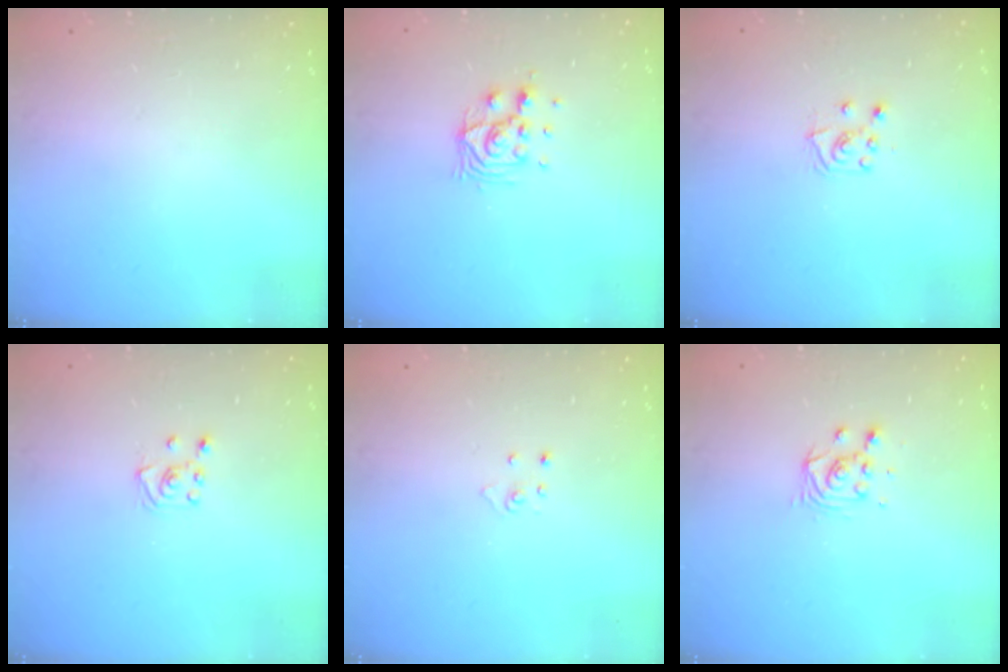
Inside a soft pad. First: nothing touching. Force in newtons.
{"total": 8.4, "press": 8.4, "slide": 0.6}
{"total": 5.4, "press": 5.4, "slide": 0.6}
{"total": 3.2, "press": 3.2, "slide": 0.4}
{"total": 3.0, "press": 2.9, "slide": 0.3}
{"total": 4.0, "press": 4.0, "slide": 0.2}